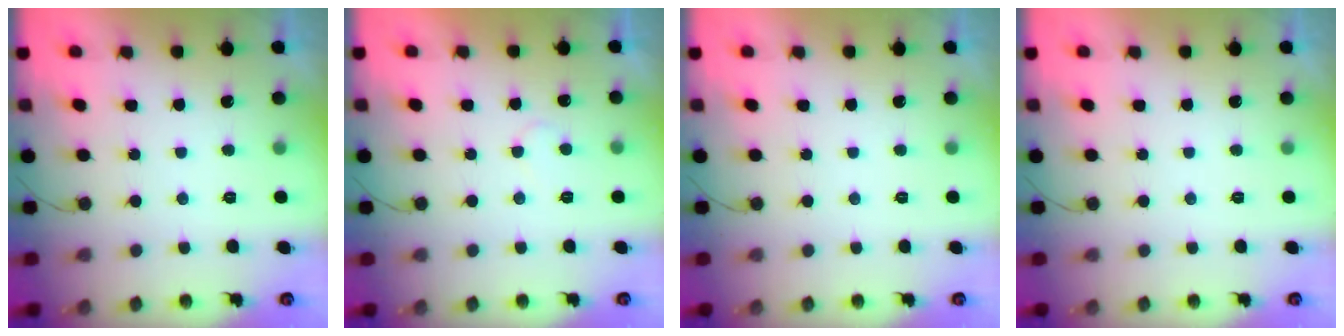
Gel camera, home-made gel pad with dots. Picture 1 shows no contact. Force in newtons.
{"total": 5.2, "press": 5.2, "slide": 0.5}
{"total": 0.0}
{"total": 0.0}